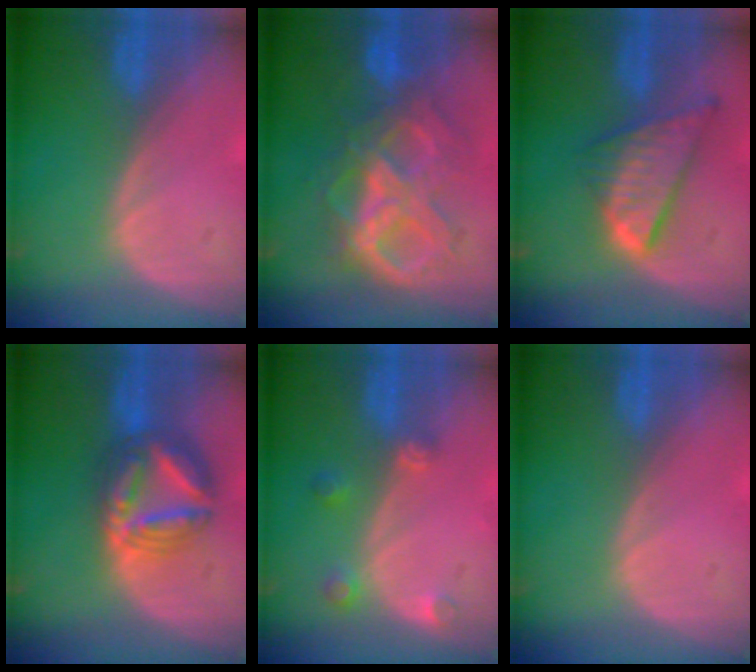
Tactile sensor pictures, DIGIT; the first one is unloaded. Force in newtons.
{"total": 10.5, "press": 10.4, "slide": 1.1}
{"total": 8.8, "press": 7.5, "slide": 4.5}
{"total": 8.1, "press": 8.1, "slide": 0.8}
{"total": 3.0, "press": 2.9, "slide": 0.6}
{"total": 0.0}